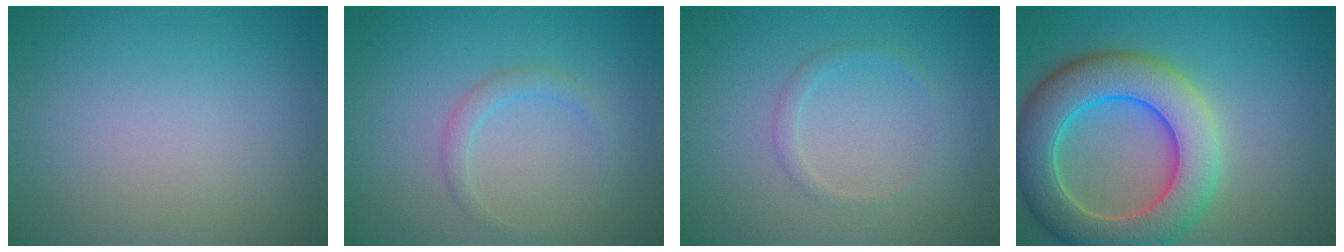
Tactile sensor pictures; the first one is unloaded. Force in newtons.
{"total": 1.4, "press": 1.4, "slide": 0.0}
{"total": 1.1, "press": 1.1, "slide": 0.0}
{"total": 9.3, "press": 9.3, "slide": 0.5}